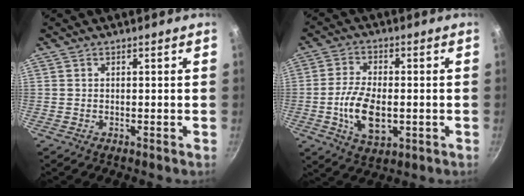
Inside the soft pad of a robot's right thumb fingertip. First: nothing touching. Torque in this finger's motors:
{"motor_torque": [-0.19, 0.63, -0.04, 0.07, 0.06]}